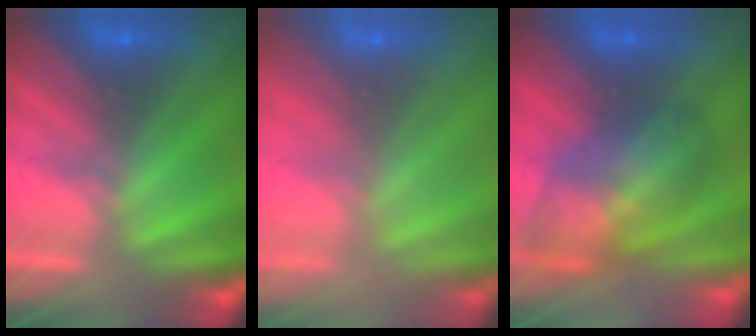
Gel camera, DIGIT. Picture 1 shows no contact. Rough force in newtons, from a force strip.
{"total": 6.5}
{"total": 8.7}